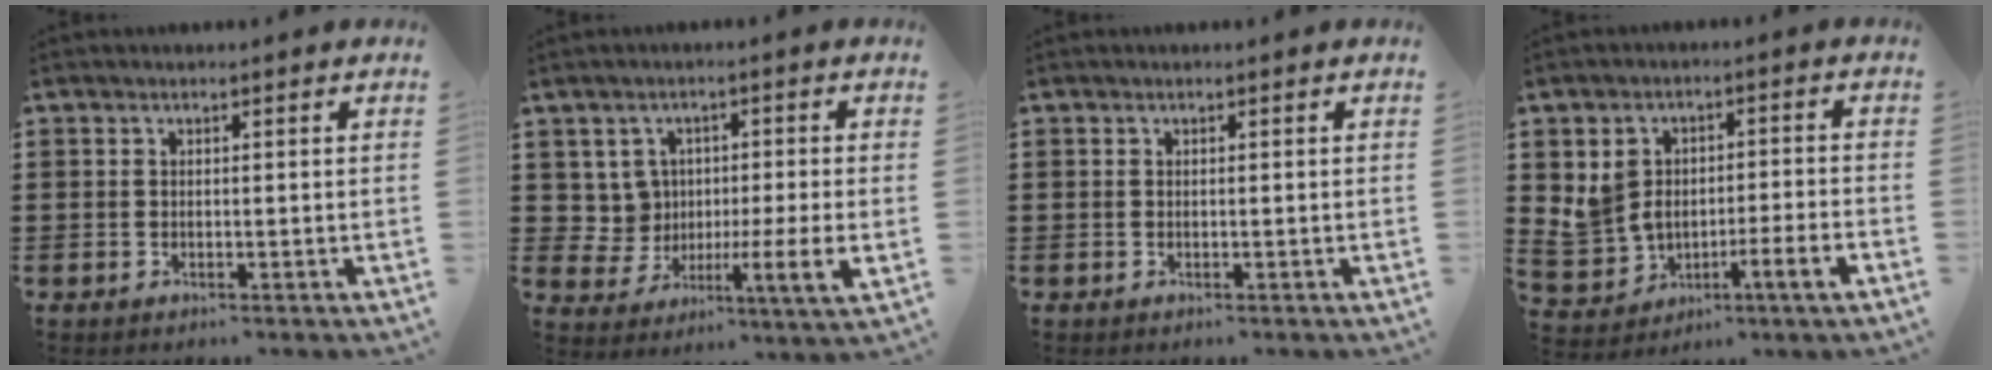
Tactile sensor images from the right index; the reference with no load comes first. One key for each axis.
{"total": 4.7, "fx": 0.9, "fy": 3.0, "fz": 3.4, "tx": -0.065, "ty": -0.013, "tz": 0.017}
{"total": 0.0}
{"total": 5.2, "fx": -1.2, "fy": 3.6, "fz": 3.5, "tx": -0.080, "ty": 0.009, "tz": -0.023}